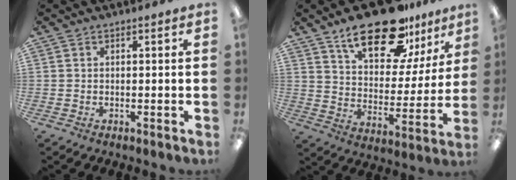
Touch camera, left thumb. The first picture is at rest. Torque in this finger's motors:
{"motor_torque": [0.24, 0.27, 1.48, -1.29, 0.18]}